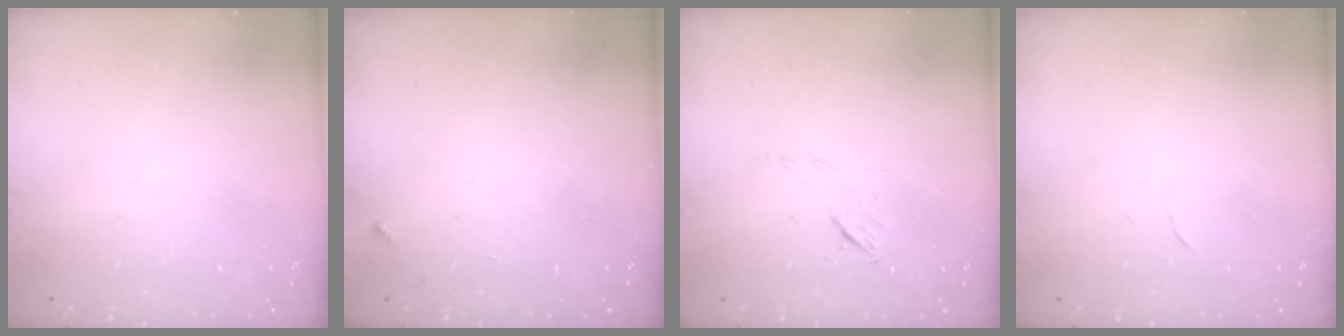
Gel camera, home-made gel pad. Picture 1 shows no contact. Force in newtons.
{"total": 2.0, "press": 2.0, "slide": 0.2}
{"total": 4.8, "press": 4.7, "slide": 1.0}
{"total": 2.3, "press": 2.3, "slide": 0.4}